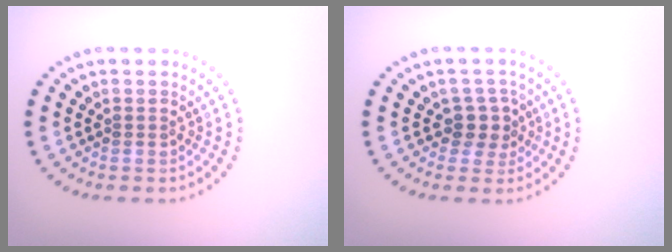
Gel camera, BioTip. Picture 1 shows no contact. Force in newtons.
{"total": 2.2, "press": 1.9, "slide": 1.2}